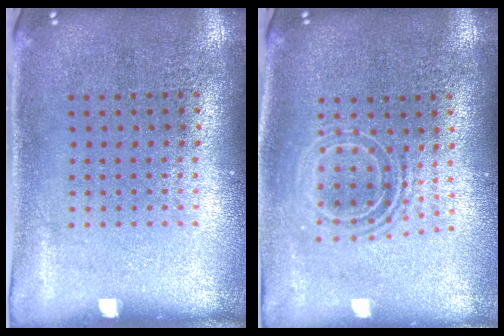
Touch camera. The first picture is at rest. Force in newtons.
{"total": 1.7, "press": 1.3, "slide": 1.0}